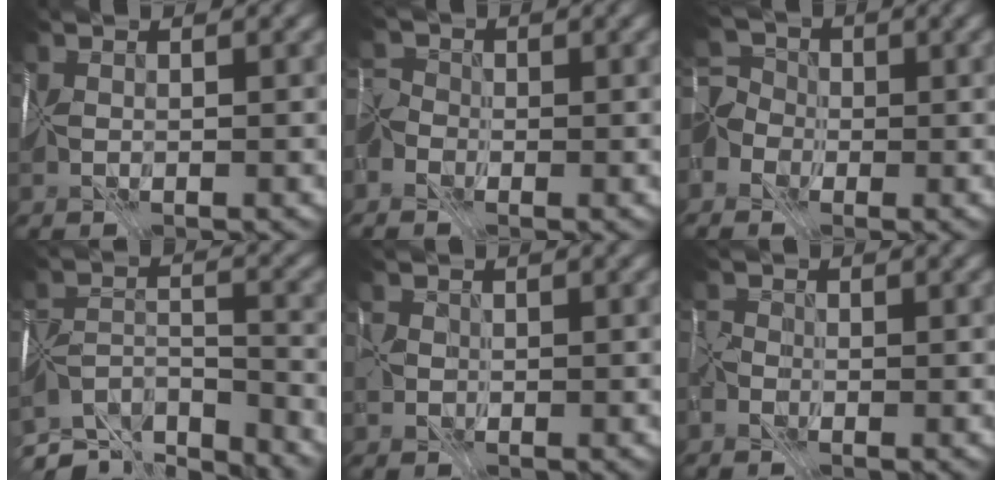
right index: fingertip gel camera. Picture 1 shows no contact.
{"total": 2.6, "force": [-1.7, 1.8, 0.9], "torque": [-0.010, -0.003, -0.034]}
{"total": 4.3, "force": [-2.3, 3.3, 1.5], "torque": [-0.022, 0.000, -0.044]}
{"total": 8.3, "force": [-7.3, 2.6, 2.9], "torque": [-0.050, 0.006, -0.111]}
{"total": 0.8, "force": [0.0, 0.6, -0.5], "torque": [0.012, 0.005, -0.004]}
{"total": 0.7, "force": [-0.5, 0.3, -0.3], "torque": [0.002, 0.005, -0.014]}